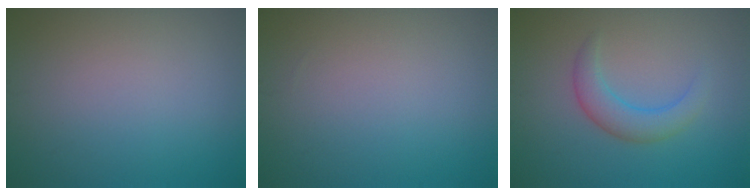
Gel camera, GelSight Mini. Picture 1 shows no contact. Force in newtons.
{"total": 0.0}
{"total": 2.8, "press": 2.8, "slide": 0.3}